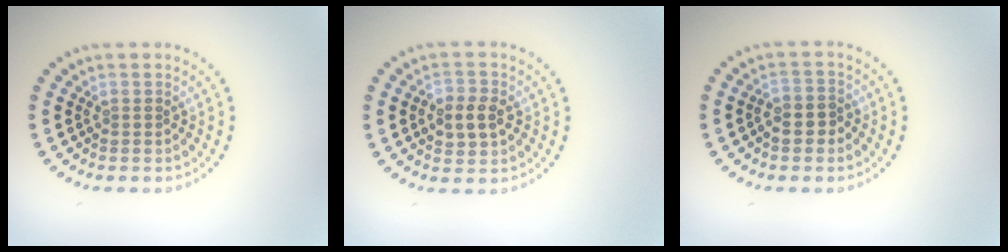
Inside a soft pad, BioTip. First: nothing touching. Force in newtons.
{"total": 2.9, "press": 2.9, "slide": 0.3}
{"total": 2.3, "press": 2.1, "slide": 0.9}